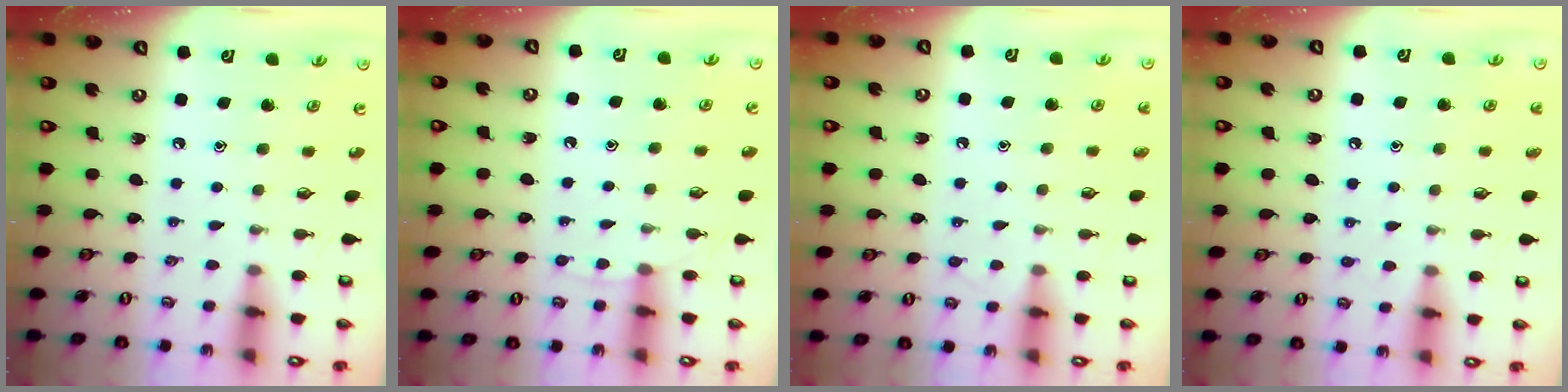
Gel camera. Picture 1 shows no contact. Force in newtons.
{"total": 3.5, "press": 3.5, "slide": 0.4}
{"total": 6.1, "press": 6.1, "slide": 0.6}
{"total": 5.2, "press": 5.2, "slide": 0.6}